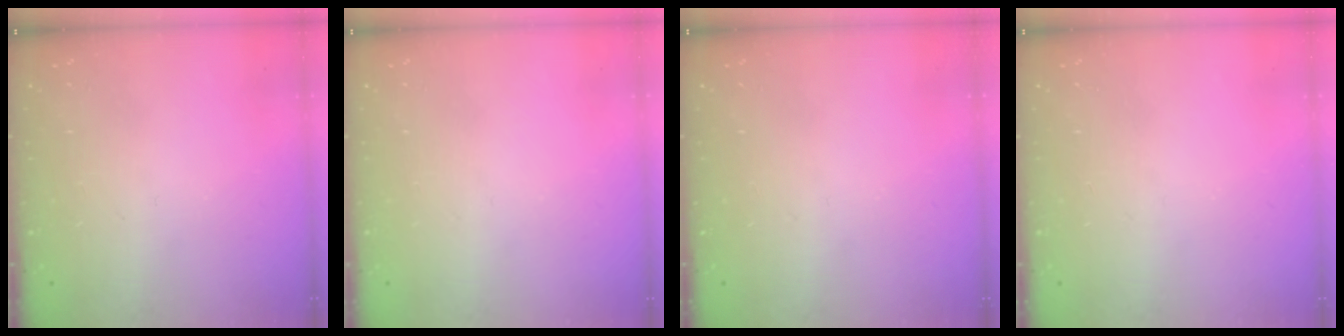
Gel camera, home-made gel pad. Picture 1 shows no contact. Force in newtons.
{"total": 0.0}
{"total": 0.0}
{"total": 0.0}